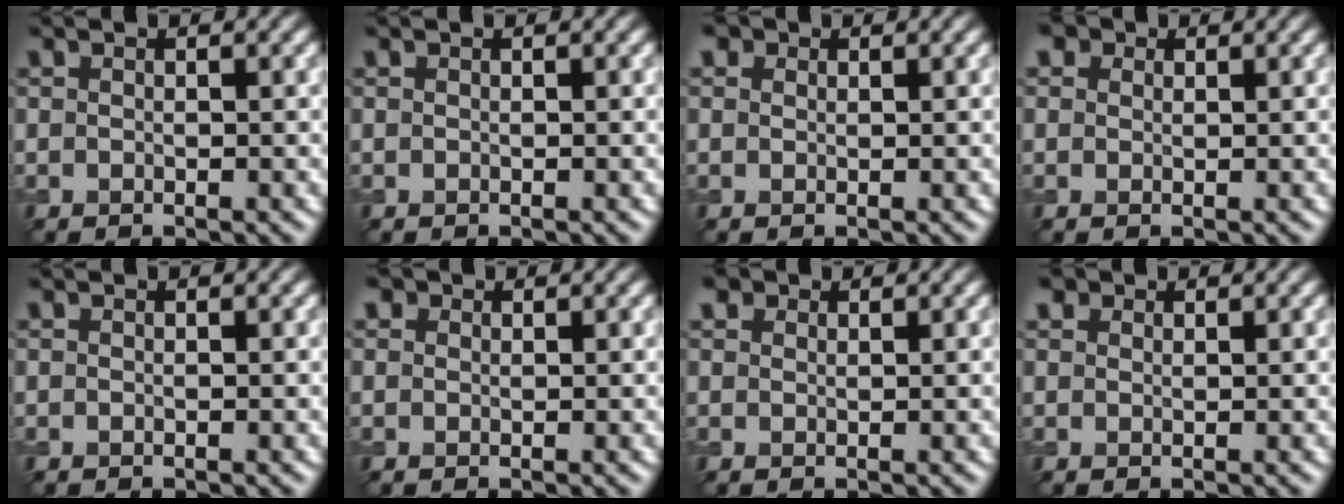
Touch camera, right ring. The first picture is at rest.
{"total": 0.0}
{"total": 1.4, "force": [0.9, 1.0, 0.5], "torque": [-0.006, -0.001, 0.002]}
{"total": 2.9, "force": [1.8, 2.0, 1.2], "torque": [-0.028, 0.009, 0.006]}
{"total": 0.0}
{"total": 1.2, "force": [0.7, 0.9, 0.4], "torque": [-0.006, -0.001, 0.002]}
{"total": 1.9, "force": [1.3, 1.1, 0.6], "torque": [-0.010, -0.001, 0.012]}
{"total": 1.5, "force": [1.1, 0.9, 0.4], "torque": [-0.005, -0.003, 0.012]}